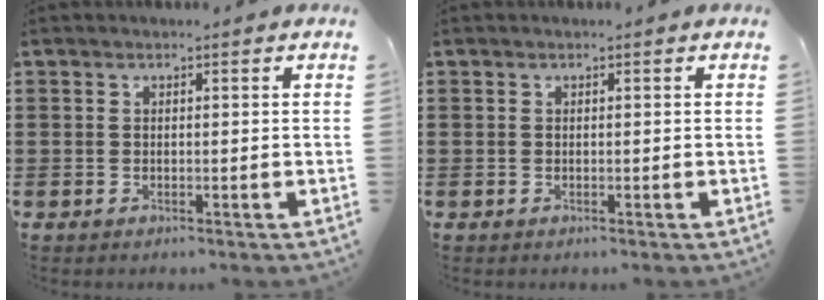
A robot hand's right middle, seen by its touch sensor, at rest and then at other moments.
{"total": 0.0}